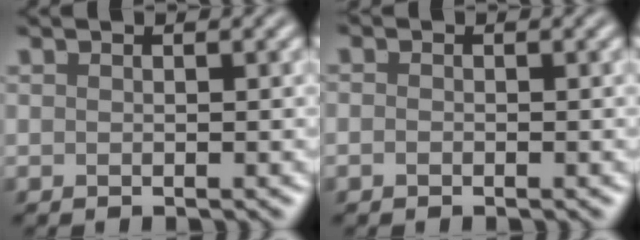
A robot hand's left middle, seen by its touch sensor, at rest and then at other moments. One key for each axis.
{"total": 0.6, "fx": -0.3, "fy": 0.5, "fz": 0.2, "tx": -0.004, "ty": 0.000, "tz": -0.009}